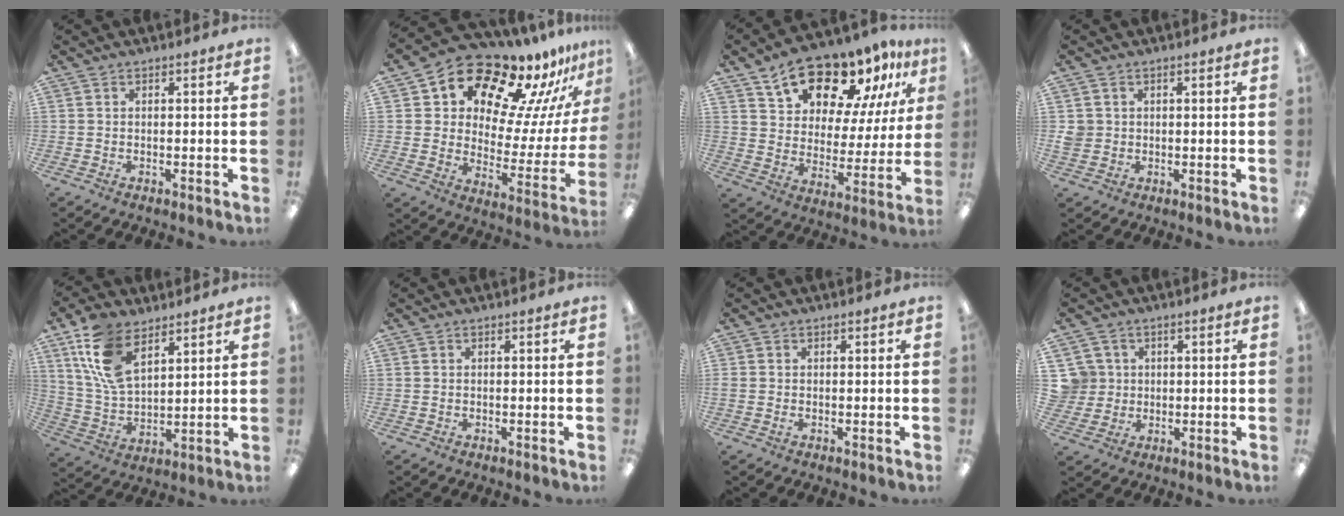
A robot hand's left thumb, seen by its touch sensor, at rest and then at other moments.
{"total": 14.6, "force": [11.9, 6.4, 5.6], "torque": [-0.096, -0.114, 0.197]}
{"total": 17.6, "force": [13.5, 8.1, 8.0], "torque": [-0.135, -0.090, 0.235]}
{"total": 2.5, "force": [0.2, 2.4, 0.5], "torque": [-0.013, 0.004, 0.003]}
{"total": 13.9, "force": [8.0, 7.3, 8.7], "torque": [-0.197, -0.018, 0.151]}
{"total": 0.0}
{"total": 0.6, "force": [-0.1, 0.4, 0.4], "torque": [-0.009, 0.001, -0.003]}
{"total": 5.9, "force": [1.3, 5.7, 0.6], "torque": [-0.025, 0.010, 0.029]}